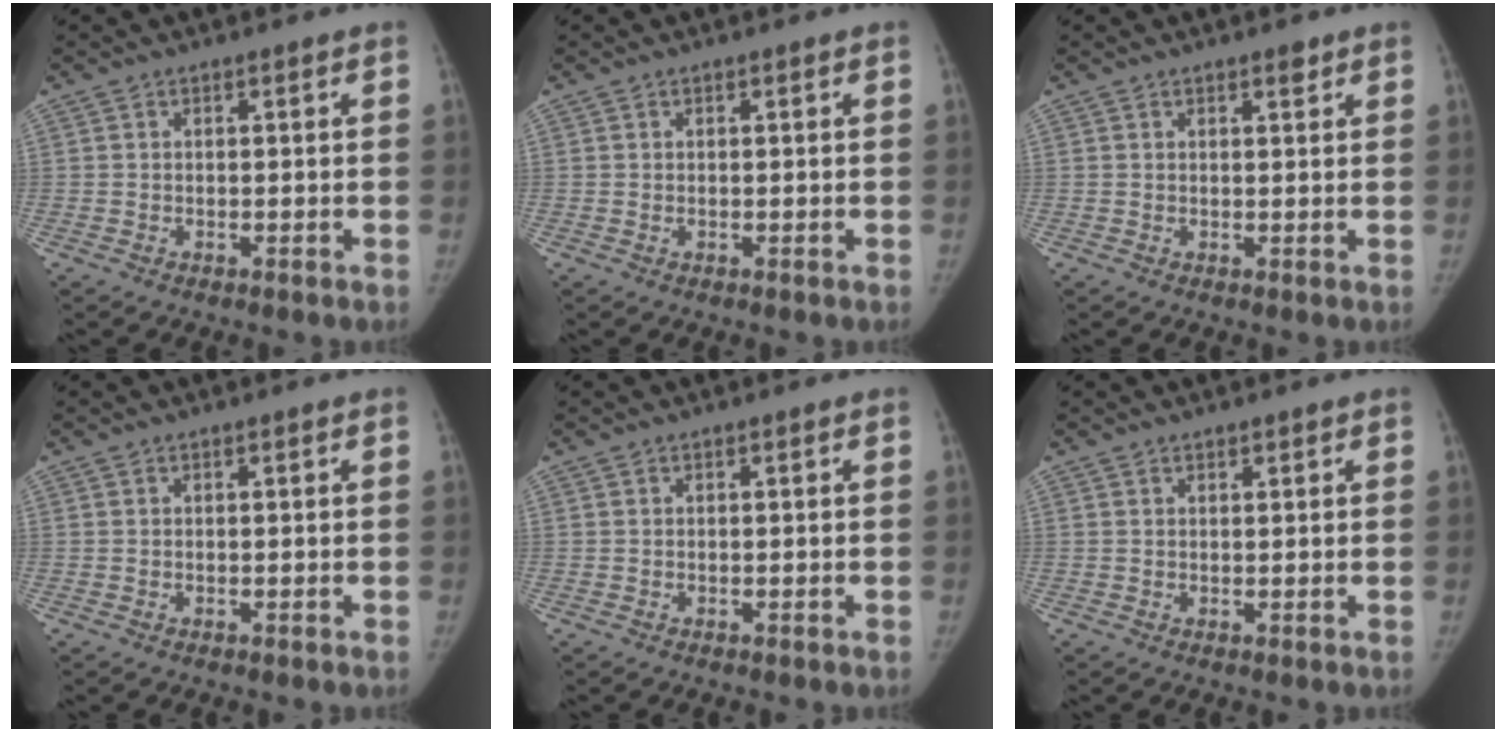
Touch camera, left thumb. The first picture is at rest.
{"total": 0.0}
{"total": 1.4, "force": [1.0, 0.5, 0.9], "torque": [-0.005, -0.005, 0.013]}
{"total": 0.0}
{"total": 0.0}
{"total": 0.9, "force": [0.7, 0.4, 0.3], "torque": [0.000, -0.004, 0.009]}